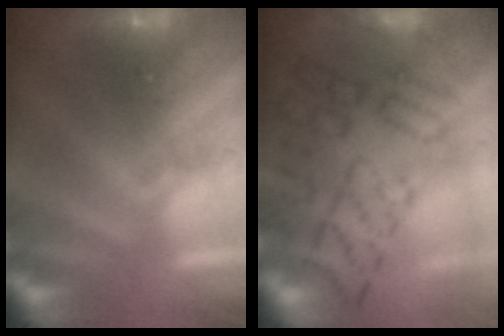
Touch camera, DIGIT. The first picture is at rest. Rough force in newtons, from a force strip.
{"total": 9.1}